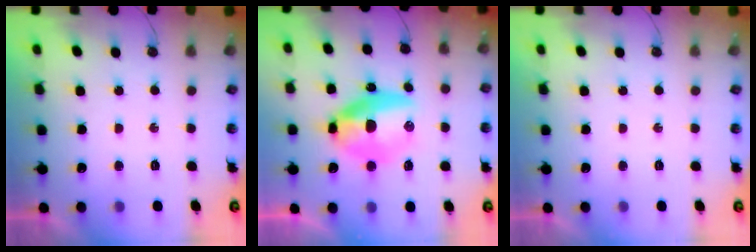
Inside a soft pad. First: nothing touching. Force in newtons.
{"total": 12.3, "press": 12.3, "slide": 0.4}
{"total": 0.0}